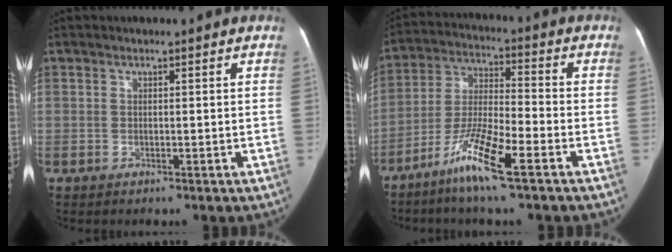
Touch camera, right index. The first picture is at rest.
{"total": 11.1, "force": [-6.7, 0.4, 8.8], "torque": [-0.180, -0.017, -0.132]}